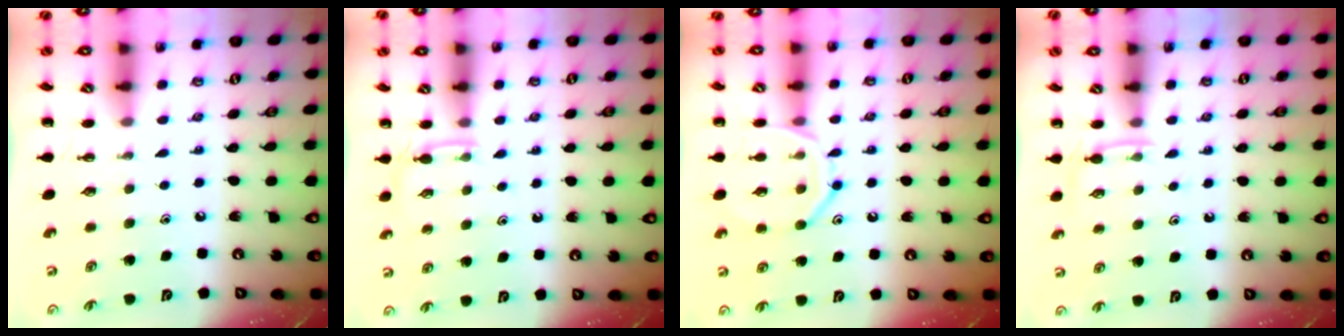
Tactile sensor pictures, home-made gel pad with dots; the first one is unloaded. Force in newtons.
{"total": 3.3, "press": 3.1, "slide": 1.1}
{"total": 12.0, "press": 12.0, "slide": 0.7}
{"total": 4.0, "press": 3.8, "slide": 1.3}